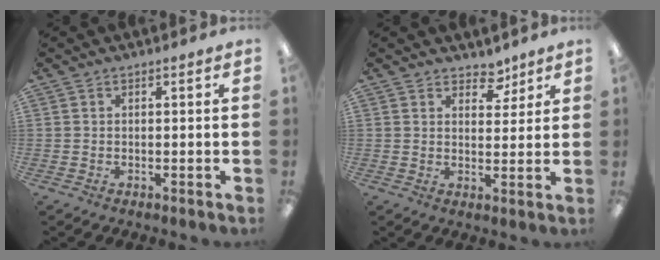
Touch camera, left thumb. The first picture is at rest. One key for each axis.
{"total": 5.2, "fx": 4.0, "fy": 3.0, "fz": 1.5, "tx": -0.001, "ty": -0.025, "tz": 0.067}